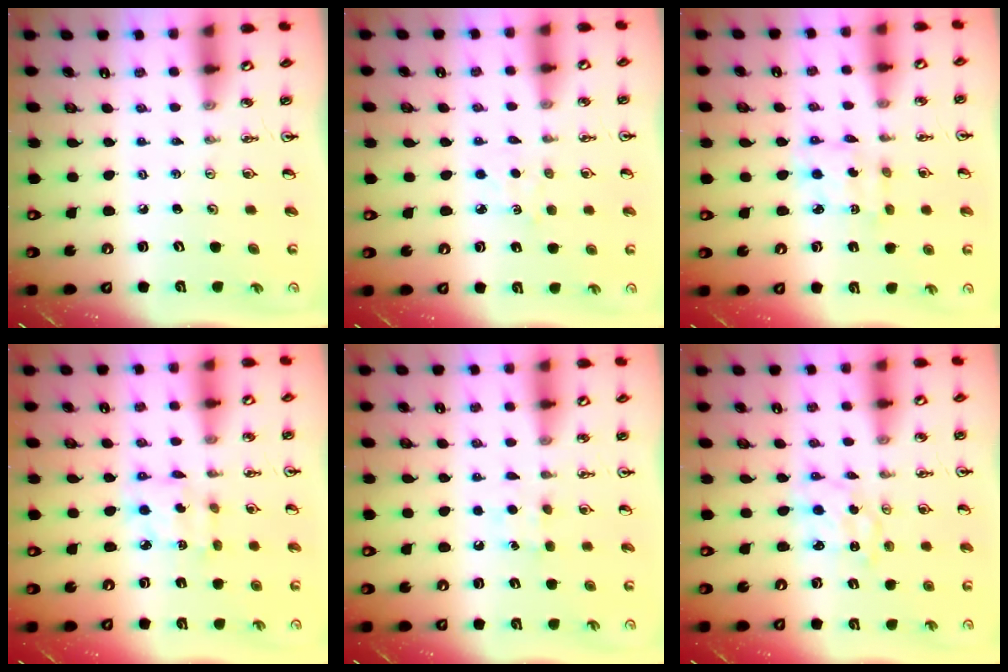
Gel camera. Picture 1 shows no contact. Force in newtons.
{"total": 3.5, "press": 3.5, "slide": 0.4}
{"total": 2.9, "press": 2.9, "slide": 0.2}
{"total": 5.1, "press": 5.1, "slide": 0.2}
{"total": 5.0, "press": 4.9, "slide": 0.7}
{"total": 1.7, "press": 1.7, "slide": 0.1}